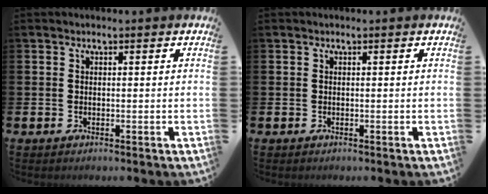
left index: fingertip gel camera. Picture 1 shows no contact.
{"total": 0.0}